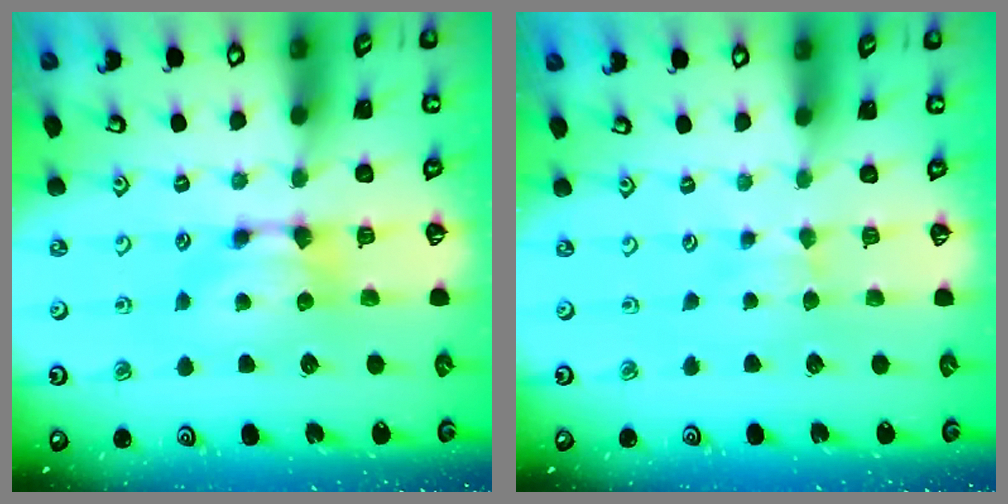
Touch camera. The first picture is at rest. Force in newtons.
{"total": 2.3, "press": 2.2, "slide": 0.5}